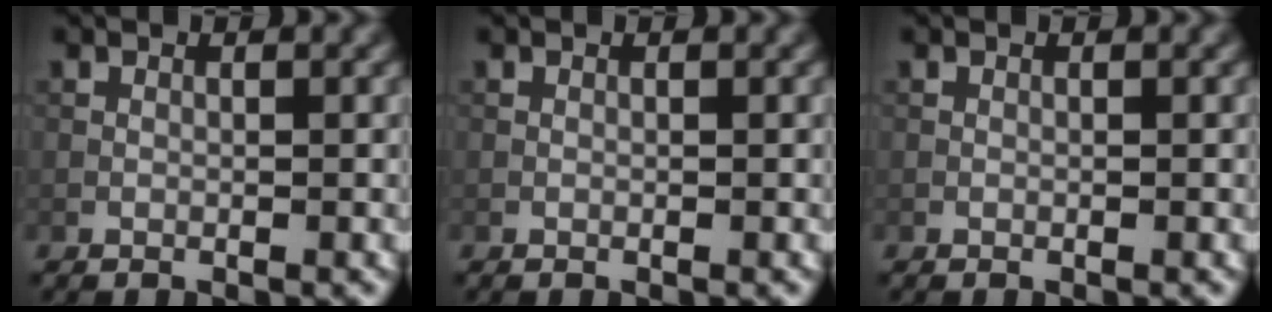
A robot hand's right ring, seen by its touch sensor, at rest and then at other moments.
{"total": 0.0}
{"total": 0.0}